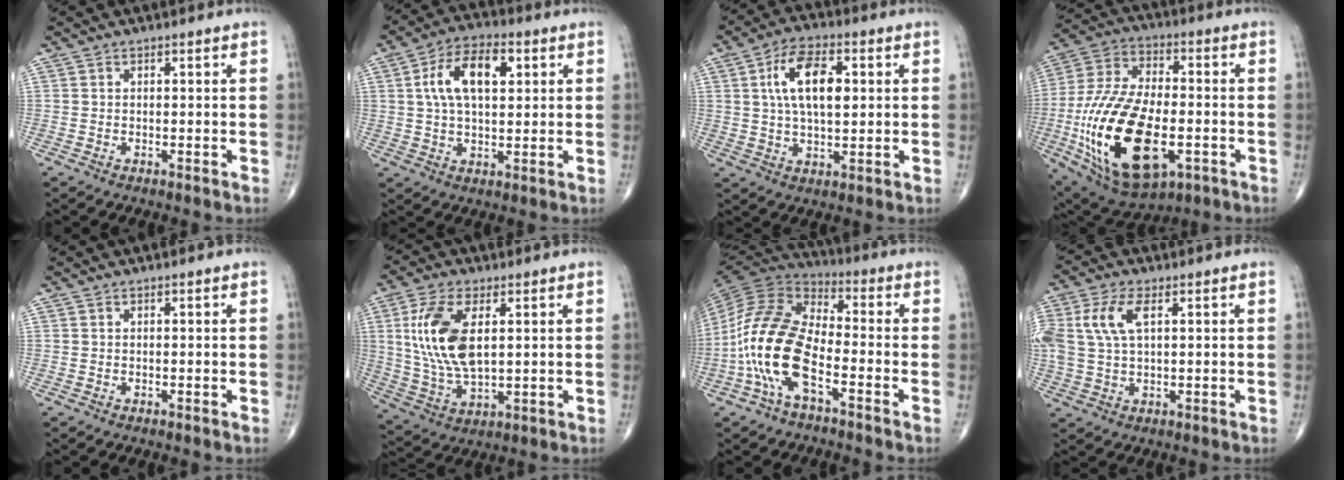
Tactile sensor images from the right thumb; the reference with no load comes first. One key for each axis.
{"total": 11.8, "fx": 3.1, "fy": 6.1, "fz": 9.6, "tx": -0.165, "ty": 0.012, "tz": 0.050}
{"total": 11.6, "fx": 2.5, "fy": 5.7, "fz": 9.8, "tx": -0.164, "ty": 0.004, "tz": 0.040}
{"total": 26.3, "fx": -6.5, "fy": 13.6, "fz": 21.6, "tx": -0.441, "ty": 0.002, "tz": -0.097}
{"total": 0.0}
{"total": 13.9, "fx": 3.0, "fy": 6.8, "fz": 11.8, "tx": -0.243, "ty": -0.011, "tz": 0.065}
{"total": 16.2, "fx": -5.5, "fy": 7.2, "fz": 13.4, "tx": -0.280, "ty": 0.039, "tz": -0.112}
{"total": 8.5, "fx": 2.5, "fy": 4.1, "fz": 7.0, "tx": -0.173, "ty": 0.011, "tz": 0.050}